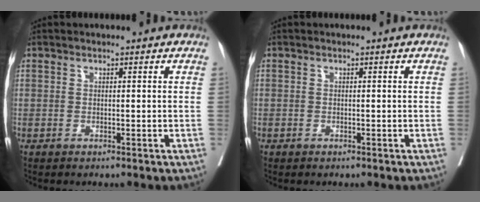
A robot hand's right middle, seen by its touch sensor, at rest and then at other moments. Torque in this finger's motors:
{"motor_torque": [0.60, -0.80, -0.54, -0.21]}